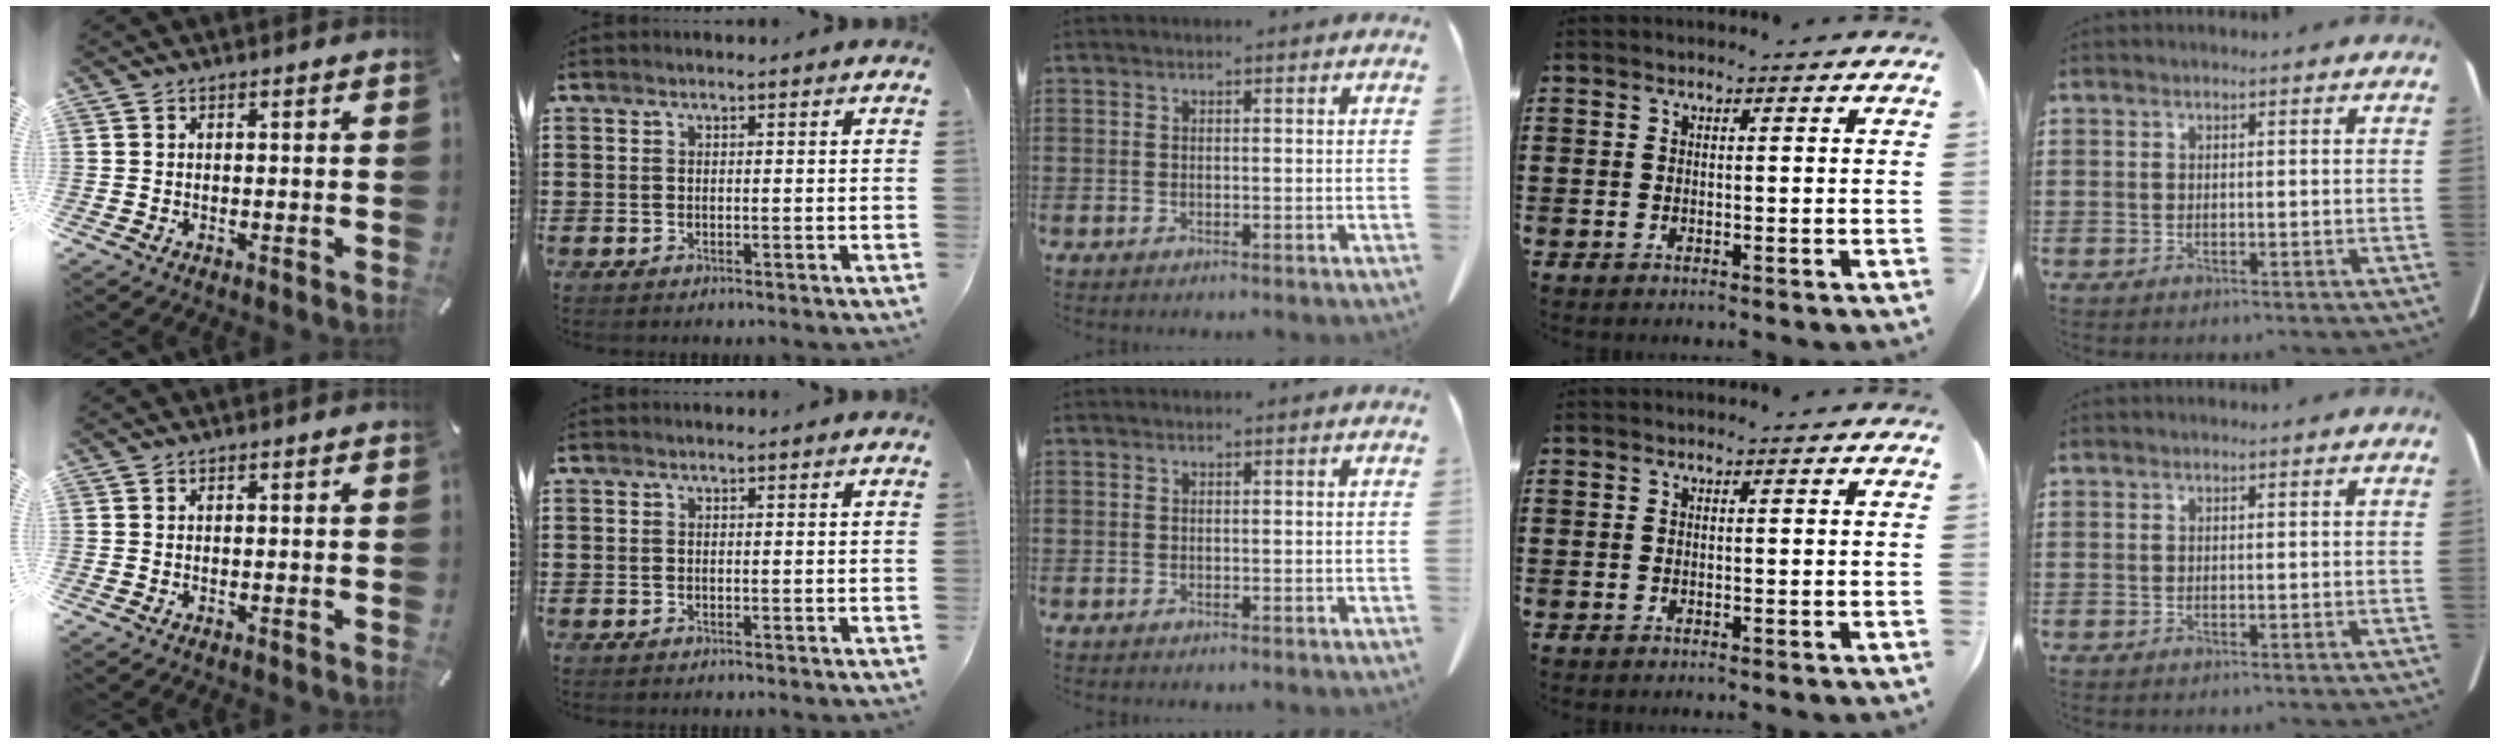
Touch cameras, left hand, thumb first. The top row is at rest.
{}